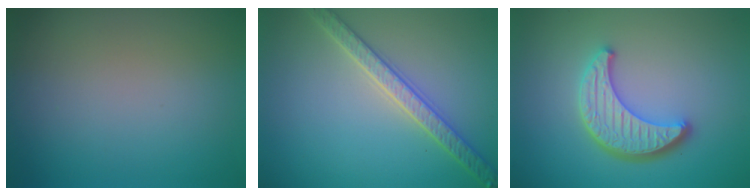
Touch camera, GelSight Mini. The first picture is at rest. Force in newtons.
{"total": 3.6, "press": 3.5, "slide": 0.7}
{"total": 4.7, "press": 3.9, "slide": 2.5}